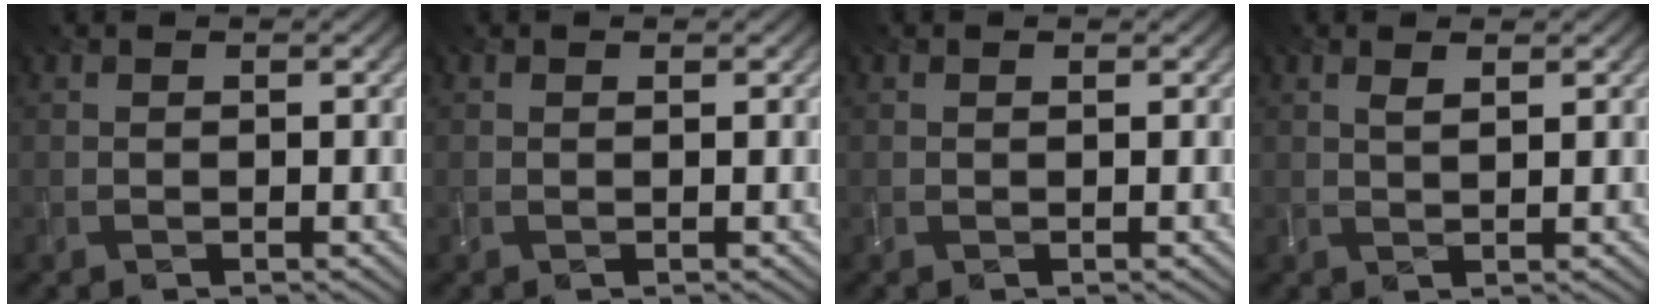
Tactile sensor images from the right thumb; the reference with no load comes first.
{"total": 0.0}
{"total": 0.0}
{"total": 1.5, "force": [0.9, 0.3, 1.2], "torque": [-0.025, -0.001, 0.020]}